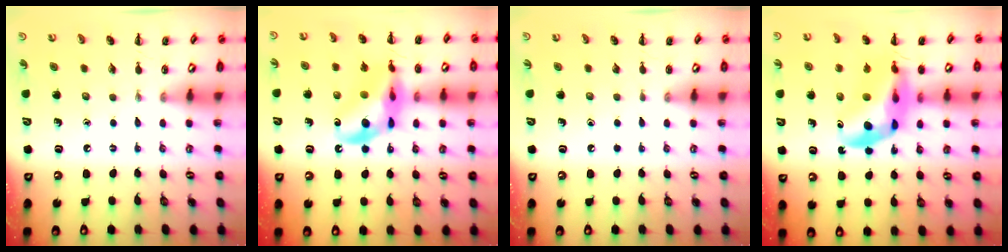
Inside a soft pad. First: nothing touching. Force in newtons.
{"total": 15.2, "press": 14.8, "slide": 3.4}
{"total": 0.0}
{"total": 15.1, "press": 14.4, "slide": 4.3}